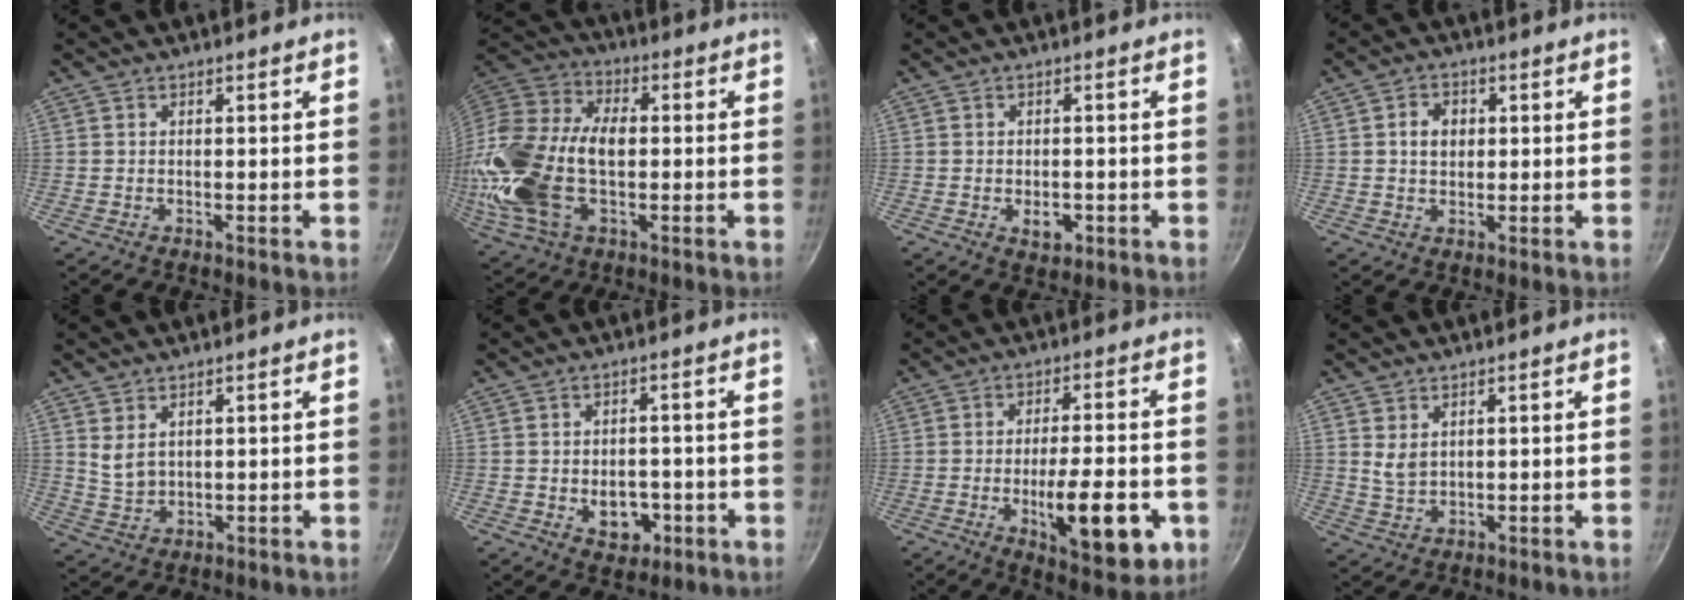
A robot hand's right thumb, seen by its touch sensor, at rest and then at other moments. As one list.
[{"total": 23.8, "force": [-1.9, 14.5, 18.8], "torque": [-0.384, 0.029, -0.039]}, {"total": 3.6, "force": [-1.2, 2.4, 2.4], "torque": [-0.025, 0.005, -0.013]}, {"total": 4.4, "force": [0.6, 3.4, 2.6], "torque": [-0.024, 0.005, 0.008]}, {"total": 3.7, "force": [1.8, 2.2, 2.3], "torque": [-0.040, -0.017, 0.043]}, {"total": 6.6, "force": [-1.9, 4.8, 4.0], "torque": [-0.030, 0.010, -0.019]}, {"total": 15.7, "force": [-4.7, 5.5, 14.0], "torque": [-0.183, 0.007, -0.062]}, {"total": 3.1, "force": [1.4, 1.9, 2.0], "torque": [-0.035, -0.010, 0.032]}]